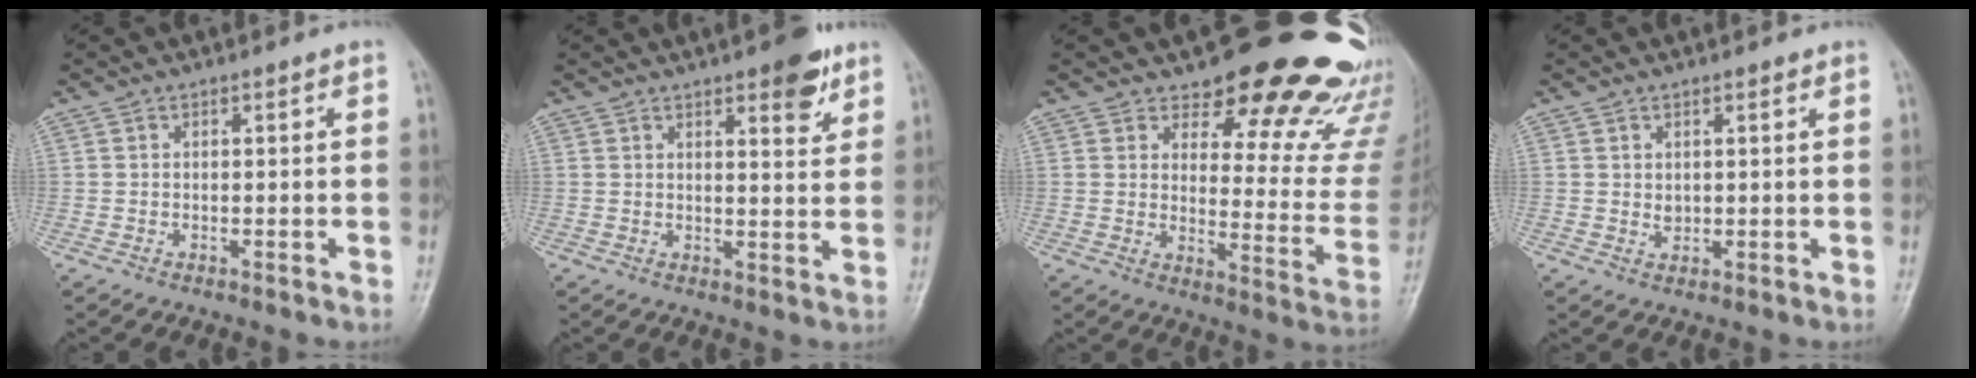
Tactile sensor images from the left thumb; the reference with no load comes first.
{"total": 6.7, "force": [4.1, 2.2, 4.8], "torque": [-0.049, -0.021, 0.050]}
{"total": 22.3, "force": [19.9, 7.0, 7.3], "torque": [-0.035, -0.170, 0.233]}
{"total": 1.7, "force": [0.7, 1.2, 1.0], "torque": [-0.011, -0.007, 0.015]}